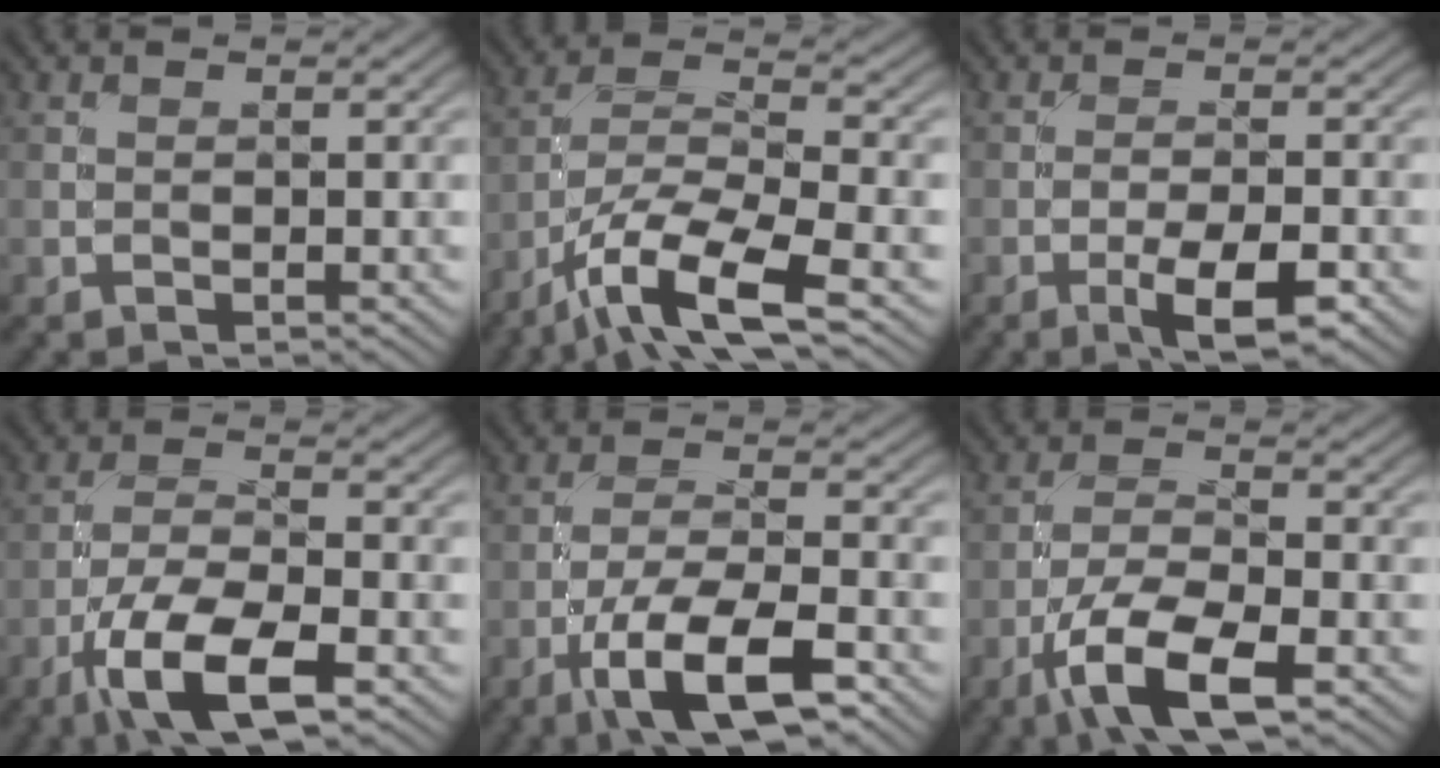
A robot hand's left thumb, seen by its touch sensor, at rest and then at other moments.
{"total": 11.3, "force": [-6.6, 3.2, 8.6], "torque": [-0.168, -0.005, -0.131]}
{"total": 5.5, "force": [-2.8, 1.4, 4.5], "torque": [-0.080, 0.005, -0.046]}
{"total": 10.0, "force": [-5.5, 3.4, 7.7], "torque": [-0.148, -0.004, -0.111]}
{"total": 10.2, "force": [-5.6, 3.1, 8.0], "torque": [-0.143, 0.001, -0.110]}
{"total": 9.2, "force": [-4.8, 3.0, 7.2], "torque": [-0.140, 0.000, -0.099]}